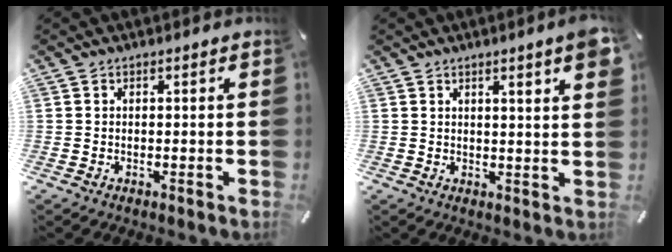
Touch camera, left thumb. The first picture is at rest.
{"total": 5.5, "force": [2.9, 0.4, 4.7], "torque": [-0.075, -0.013, 0.046]}